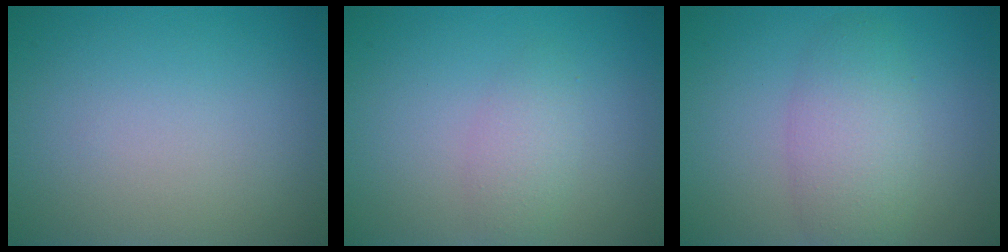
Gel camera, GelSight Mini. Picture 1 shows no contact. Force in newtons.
{"total": 2.0, "press": 2.0, "slide": 0.1}
{"total": 4.0, "press": 4.0, "slide": 0.1}